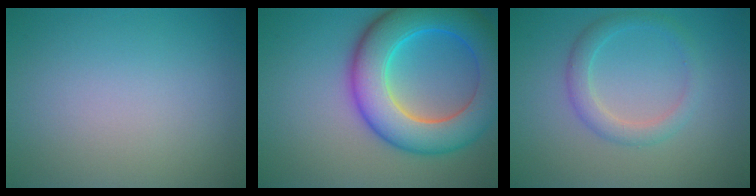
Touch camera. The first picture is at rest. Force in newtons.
{"total": 10.2, "press": 10.2, "slide": 0.2}
{"total": 2.5, "press": 2.5, "slide": 0.2}